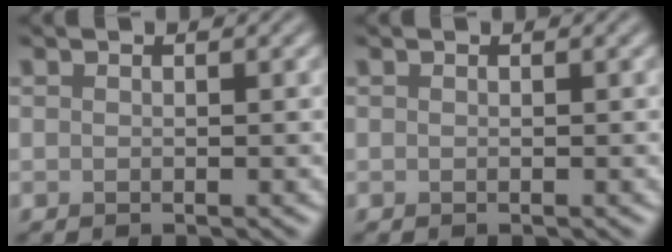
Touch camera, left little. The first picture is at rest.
{"total": 0.0}